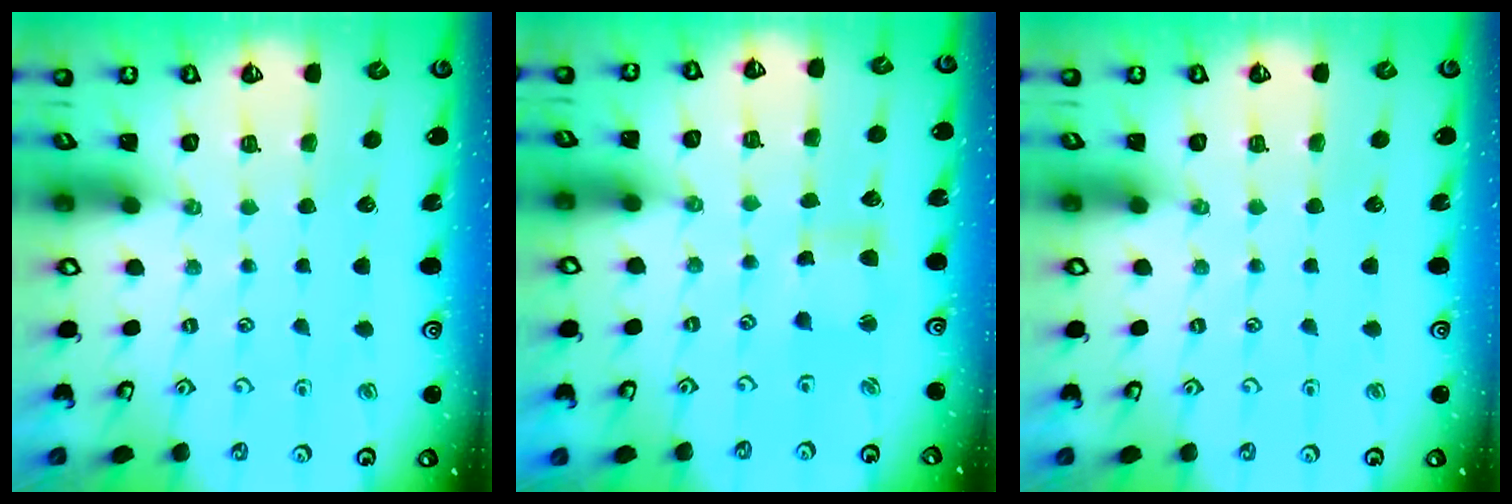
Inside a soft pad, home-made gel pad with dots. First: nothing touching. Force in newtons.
{"total": 3.3, "press": 3.3, "slide": 0.4}
{"total": 0.0}